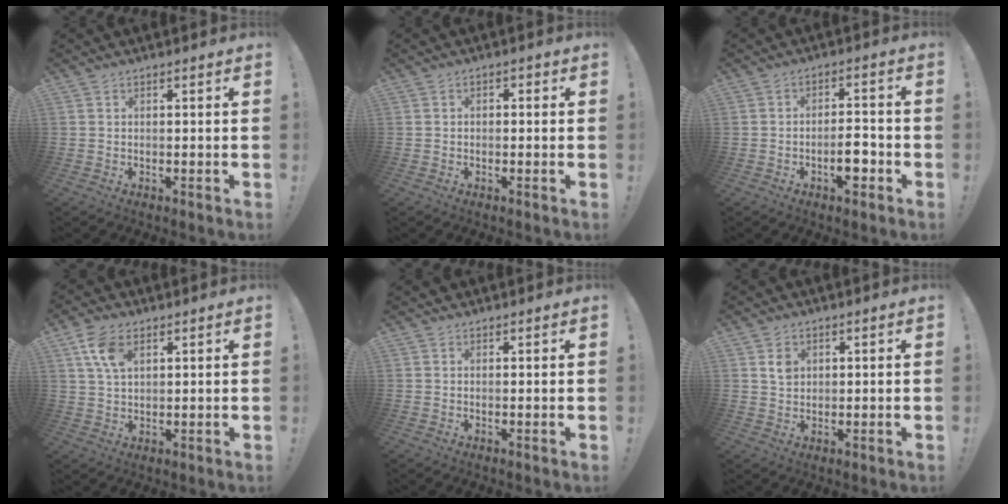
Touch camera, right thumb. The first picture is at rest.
{"total": 1.5, "force": [-1.0, 1.0, 0.5], "torque": [-0.008, 0.007, -0.020]}
{"total": 6.6, "force": [-2.9, 3.2, 5.0], "torque": [-0.057, 0.016, -0.049]}
{"total": 8.0, "force": [3.9, 4.3, 5.5], "torque": [-0.104, -0.011, 0.072]}
{"total": 0.9, "force": [0.9, 0.1, -0.1], "torque": [0.016, -0.007, 0.015]}
{"total": 3.4, "force": [1.5, 2.6, 1.6], "torque": [-0.007, -0.008, 0.023]}